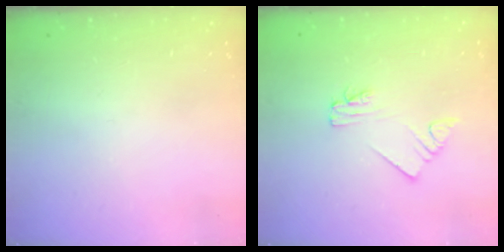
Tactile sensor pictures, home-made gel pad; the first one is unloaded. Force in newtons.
{"total": 2.0, "press": 2.0, "slide": 0.1}